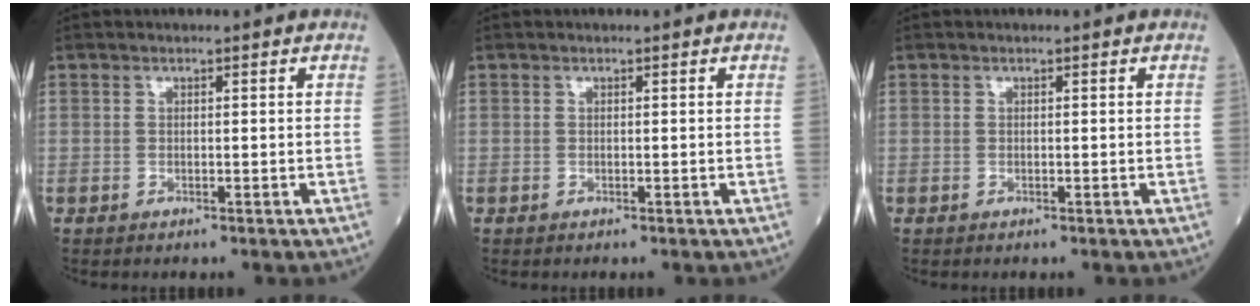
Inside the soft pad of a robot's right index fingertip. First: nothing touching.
{"total": 0.0}
{"total": 0.0}